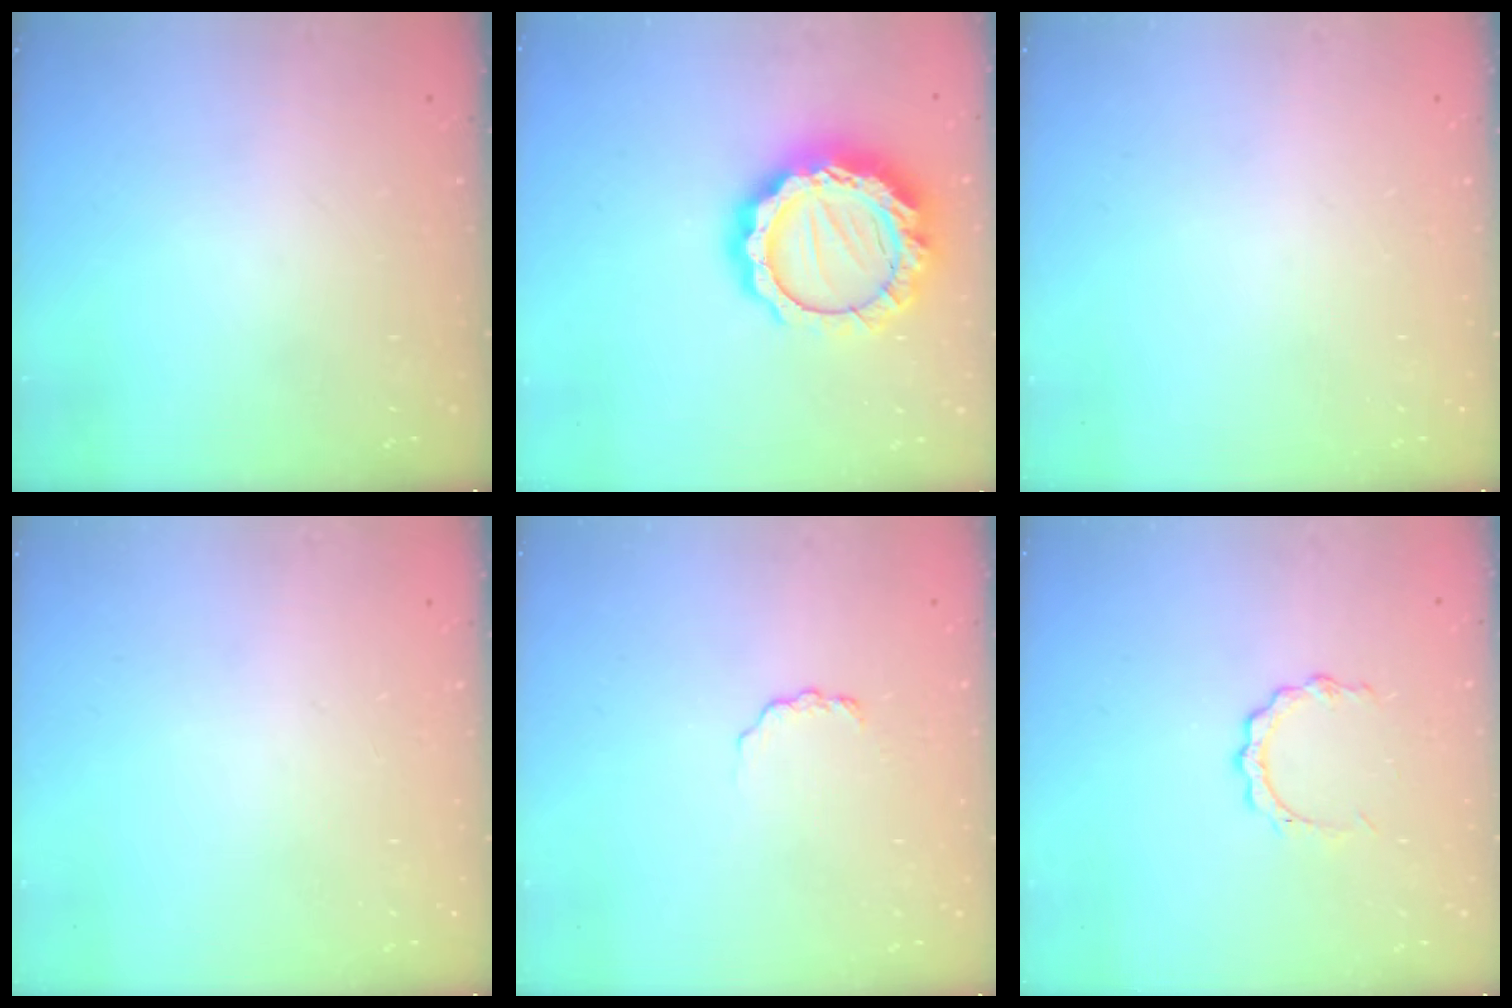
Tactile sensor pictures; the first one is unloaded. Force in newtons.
{"total": 20.3, "press": 20.3, "slide": 1.6}
{"total": 0.0}
{"total": 0.0}
{"total": 2.6, "press": 2.6, "slide": 0.3}
{"total": 4.2, "press": 4.2, "slide": 0.4}